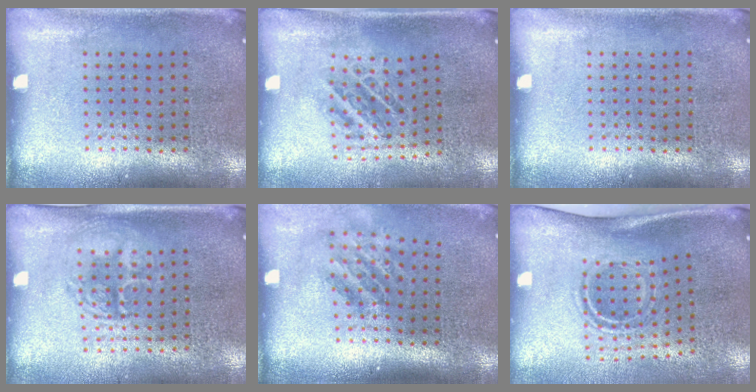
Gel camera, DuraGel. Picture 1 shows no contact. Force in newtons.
{"total": 1.1, "press": 1.1, "slide": 0.2}
{"total": 0.0}
{"total": 1.5, "press": 1.3, "slide": 0.6}
{"total": 1.7, "press": 1.2, "slide": 1.2}
{"total": 1.8, "press": 1.1, "slide": 1.4}